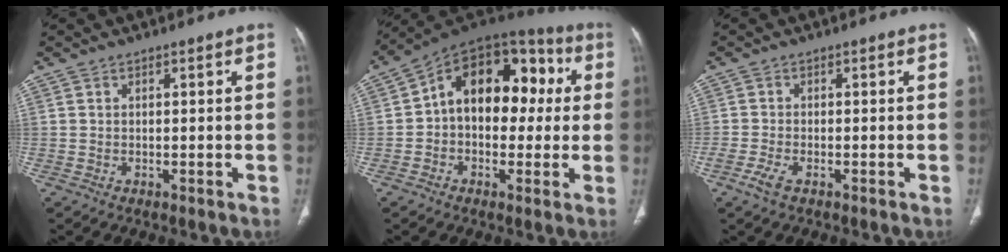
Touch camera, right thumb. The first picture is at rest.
{"total": 18.3, "force": [1.9, 11.9, 13.7], "torque": [-0.157, 0.051, 0.018]}
{"total": 2.9, "force": [-1.7, 1.1, 2.1], "torque": [-0.055, 0.001, -0.037]}